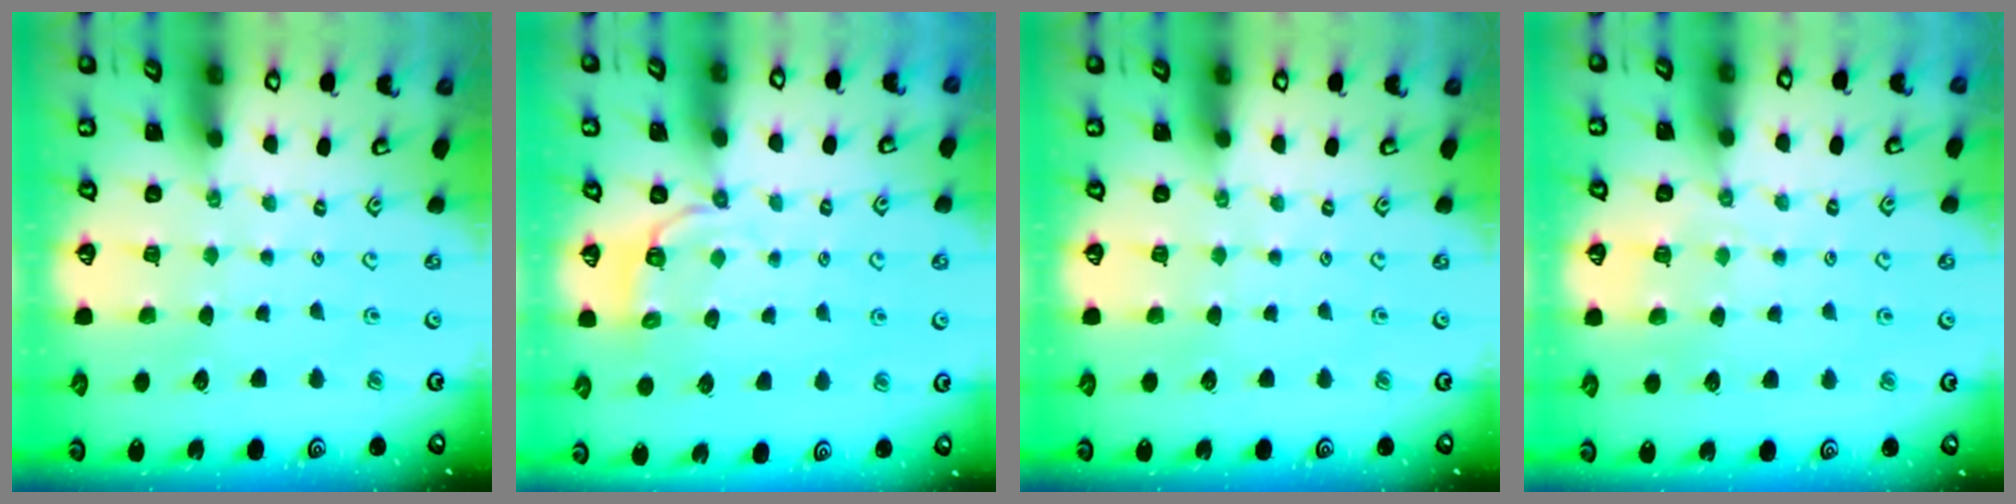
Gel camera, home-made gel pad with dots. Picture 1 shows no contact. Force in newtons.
{"total": 3.3, "press": 1.8, "slide": 2.7}
{"total": 0.0}
{"total": 3.2, "press": 3.1, "slide": 0.7}